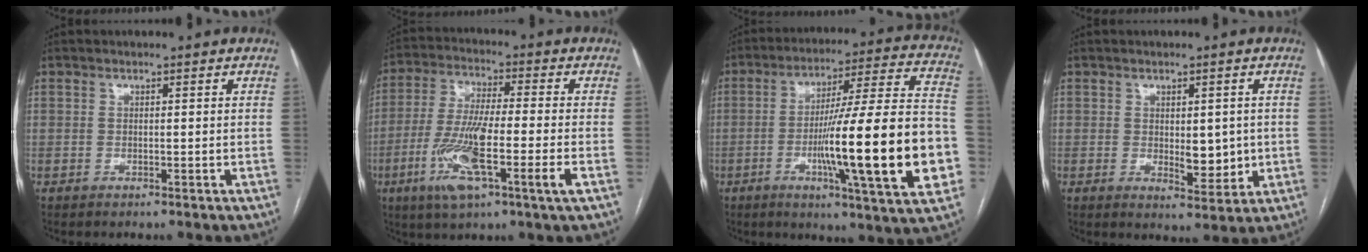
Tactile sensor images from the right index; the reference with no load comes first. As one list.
[{"total": 13.9, "force": [-4.7, 0.9, 13.1], "torque": [-0.260, -0.017, -0.087]}, {"total": 25.1, "force": [-5.7, 0.8, 24.4], "torque": [-0.329, -0.003, -0.090]}, {"total": 5.2, "force": [0.0, 2.4, 4.7], "torque": [-0.066, -0.009, 0.008]}]